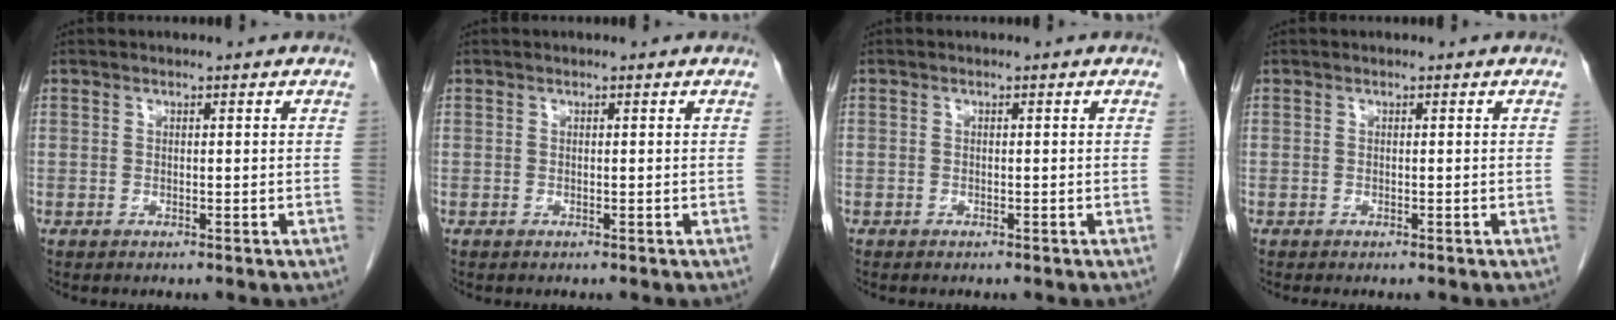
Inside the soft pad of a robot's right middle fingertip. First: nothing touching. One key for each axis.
{"total": 0.0}
{"total": 0.0}
{"total": 0.8, "fx": -0.7, "fy": 0.2, "fz": 0.3, "tx": -0.008, "ty": -0.003, "tz": -0.011}